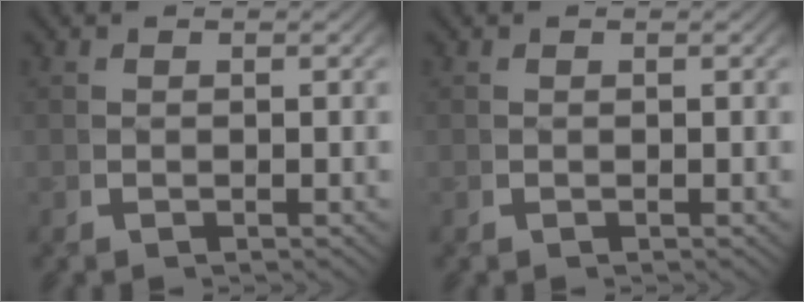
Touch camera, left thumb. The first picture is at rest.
{"total": 0.0}